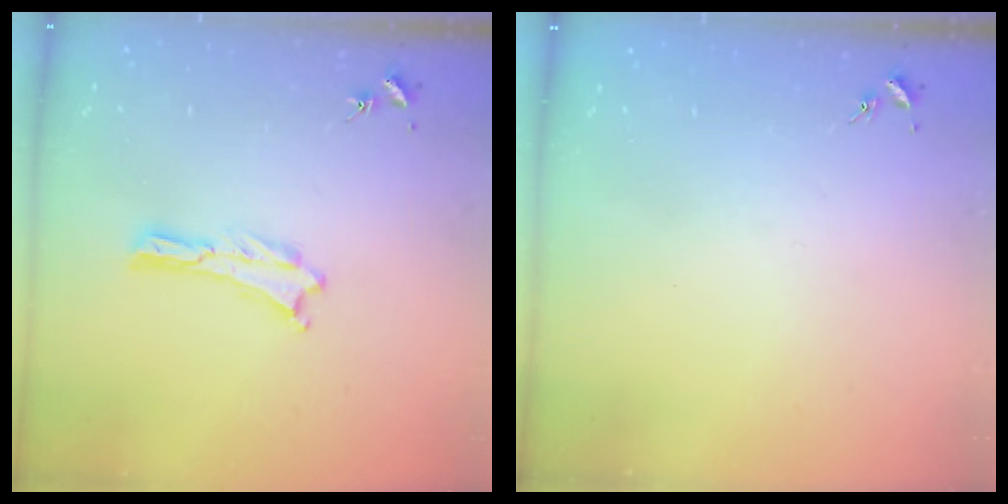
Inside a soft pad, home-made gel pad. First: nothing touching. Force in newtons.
{"total": 0.0}